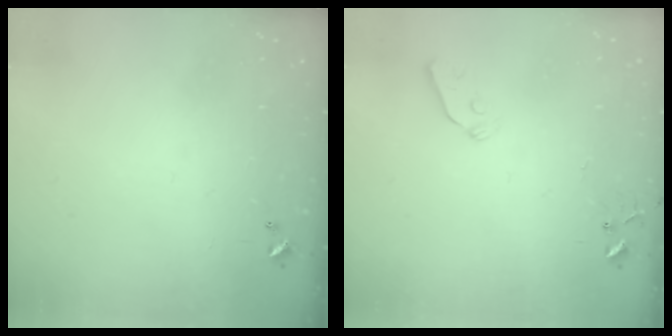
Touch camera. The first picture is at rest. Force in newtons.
{"total": 4.1, "press": 4.0, "slide": 0.6}